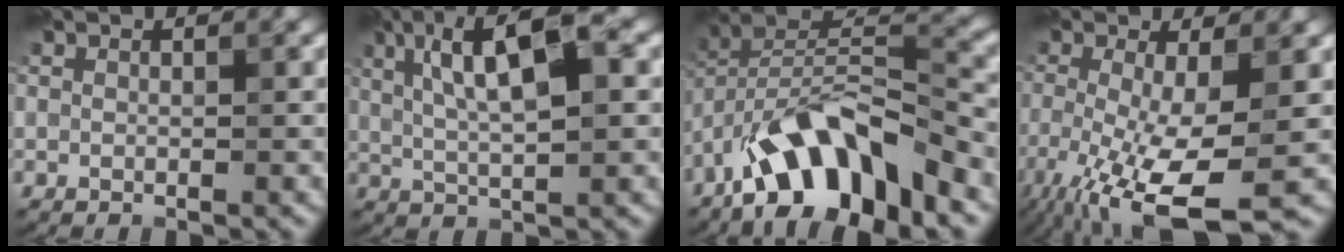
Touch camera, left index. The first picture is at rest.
{"total": 8.3, "force": [2.6, 2.2, 7.6], "torque": [-0.128, 0.015, 0.041]}
{"total": 10.4, "force": [-6.4, 3.4, 7.5], "torque": [-0.125, 0.018, -0.121]}
{"total": 9.5, "force": [-4.1, 2.5, 8.2], "torque": [-0.166, -0.029, -0.069]}